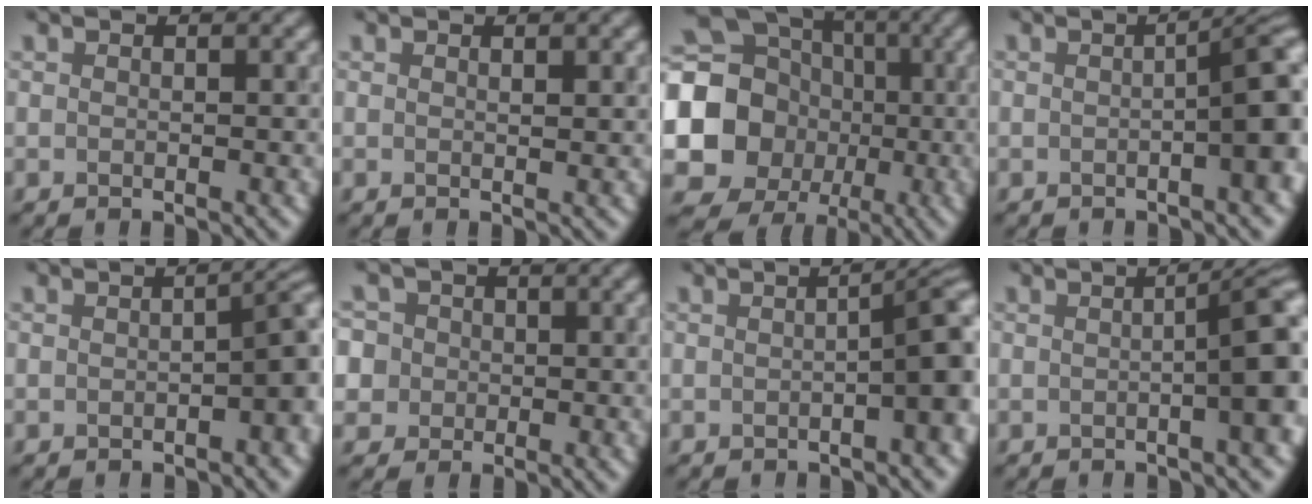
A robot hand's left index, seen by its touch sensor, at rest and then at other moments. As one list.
[{"total": 0.8, "force": [0.5, 0.1, 0.6], "torque": [-0.007, -0.001, 0.007]}, {"total": 15.9, "force": [-0.4, 14.5, 6.5], "torque": [-0.140, -0.017, -0.034]}, {"total": 5.4, "force": [-0.5, 1.2, 5.2], "torque": [-0.054, 0.011, -0.004]}, {"total": 3.9, "force": [-1.0, 1.3, 3.5], "torque": [-0.040, 0.009, -0.013]}, {"total": 7.6, "force": [1.5, 6.9, 2.8], "torque": [-0.057, 0.037, -0.010]}, {"total": 4.9, "force": [-0.7, 1.1, 4.7], "torque": [-0.049, 0.014, -0.008]}, {"total": 6.0, "force": [-0.3, 1.3, 5.9], "torque": [-0.059, 0.009, -0.001]}]